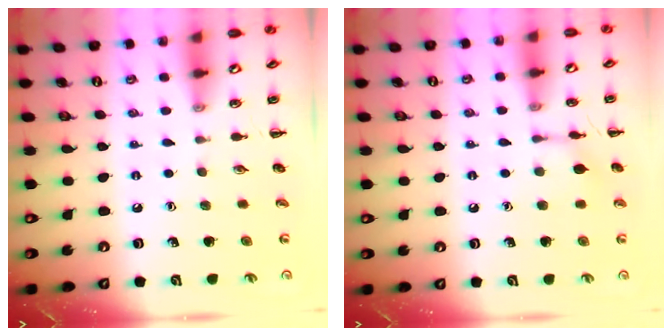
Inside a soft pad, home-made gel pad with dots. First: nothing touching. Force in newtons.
{"total": 6.2, "press": 6.0, "slide": 1.6}